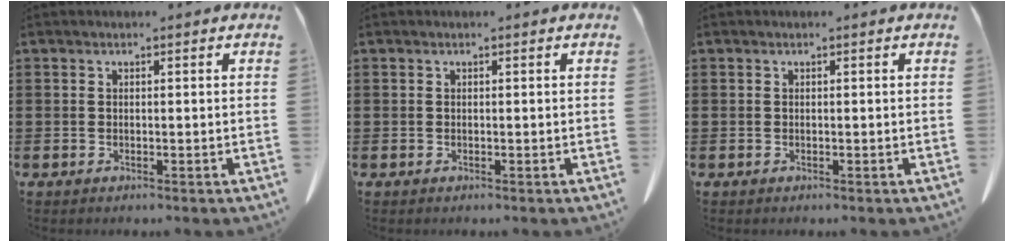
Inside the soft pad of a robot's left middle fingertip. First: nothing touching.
{"total": 0.0}
{"total": 0.0}